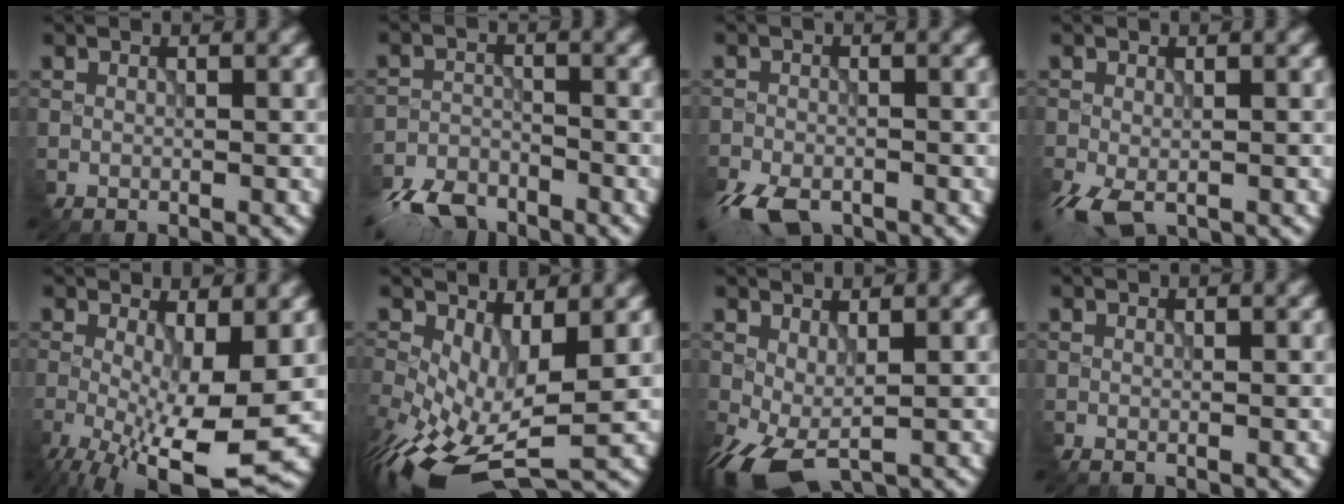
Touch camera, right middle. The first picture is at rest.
{"total": 5.3, "force": [-4.7, 1.9, 1.7], "torque": [-0.033, -0.011, -0.097]}
{"total": 5.3, "force": [-3.9, 2.3, 2.8], "torque": [-0.055, -0.018, -0.078]}
{"total": 3.5, "force": [-1.9, 1.7, 2.4], "torque": [-0.058, -0.013, -0.038]}
{"total": 10.2, "force": [-3.2, 2.9, 9.2], "torque": [-0.167, -0.019, -0.048]}
{"total": 8.8, "force": [-2.0, 4.4, 7.4], "torque": [-0.163, -0.025, -0.028]}
{"total": 4.3, "force": [-1.5, 2.0, 3.5], "torque": [-0.089, -0.003, -0.029]}
{"total": 0.0}